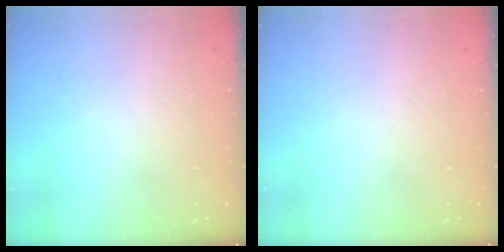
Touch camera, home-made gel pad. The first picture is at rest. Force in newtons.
{"total": 0.0}